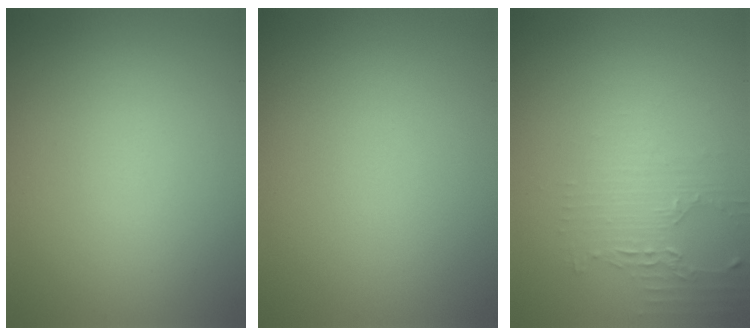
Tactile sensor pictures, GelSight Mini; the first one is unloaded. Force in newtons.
{"total": 0.0}
{"total": 1.8, "press": 1.8, "slide": 0.4}